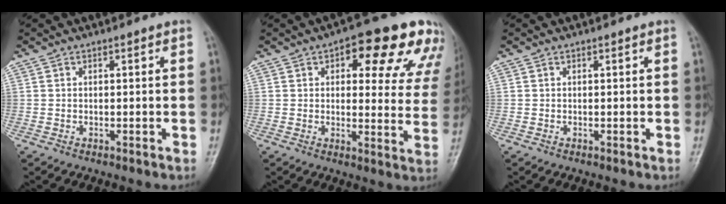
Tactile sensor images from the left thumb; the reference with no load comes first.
{"total": 17.7, "force": [9.9, 7.5, 12.6], "torque": [-0.108, -0.019, 0.112]}
{"total": 0.0}